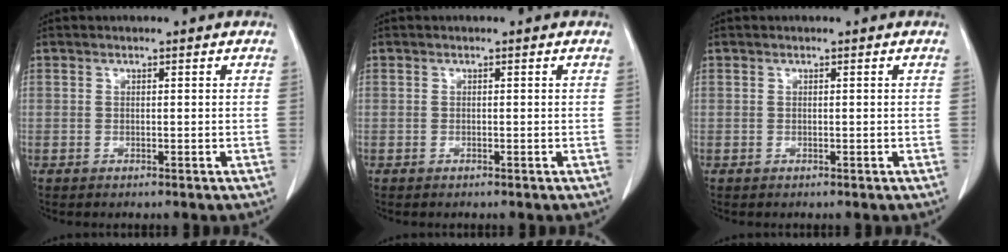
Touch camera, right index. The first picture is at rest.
{"total": 0.0}
{"total": 0.0}